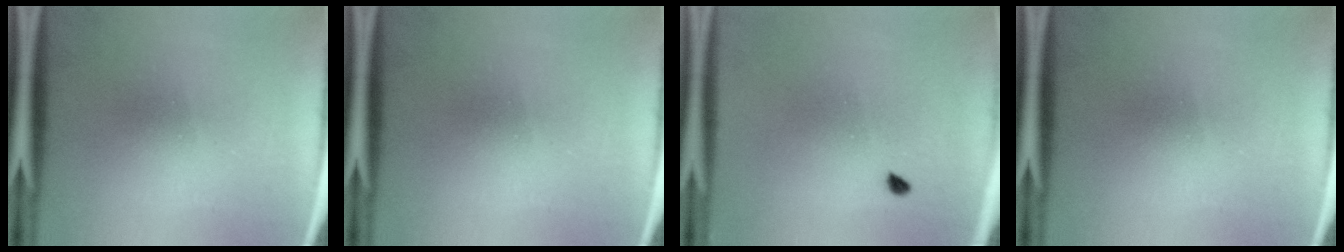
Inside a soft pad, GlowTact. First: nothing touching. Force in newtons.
{"total": 0.0}
{"total": 0.8}
{"total": 0.0}